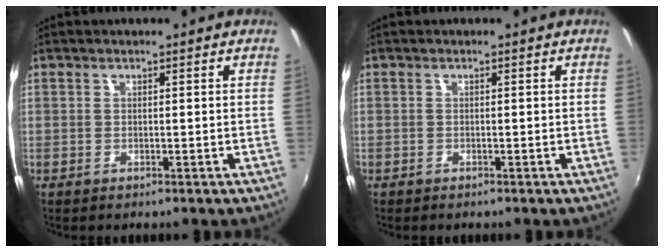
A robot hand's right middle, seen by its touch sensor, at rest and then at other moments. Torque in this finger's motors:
{"motor_torque": [1.07, -1.07, -0.80, -0.21]}